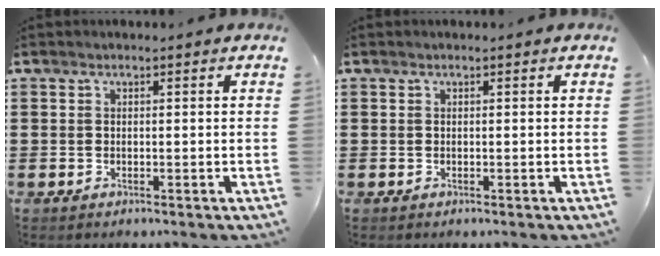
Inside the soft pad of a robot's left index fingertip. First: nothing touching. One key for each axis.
{"total": 0.0}